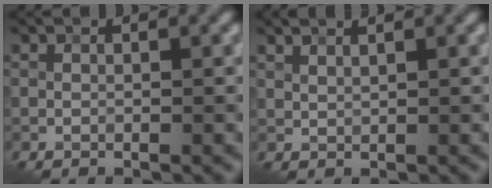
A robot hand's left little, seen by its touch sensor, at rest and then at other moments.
{"total": 1.6, "force": [1.4, 0.3, 0.7], "torque": [-0.011, 0.004, 0.014]}